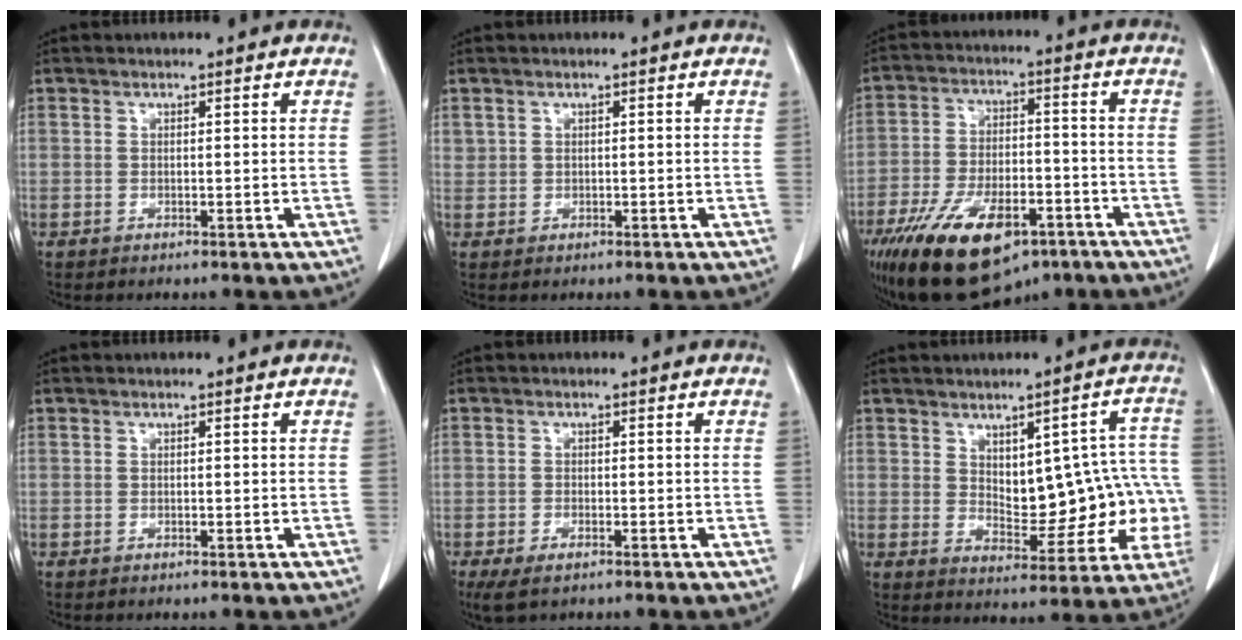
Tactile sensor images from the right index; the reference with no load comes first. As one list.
[{"total": 0.9, "force": [0.5, 0.7, 0.0], "torque": [0.011, 0.007, 0.010]}, {"total": 19.2, "force": [-11.6, 8.7, 12.6], "torque": [-0.249, -0.017, -0.191]}, {"total": 0.0}, {"total": 3.6, "force": [-2.3, 1.3, 2.3], "torque": [-0.046, -0.008, -0.035]}, {"total": 12.5, "force": [0.2, 5.9, 11.0], "torque": [-0.114, 0.028, 0.017]}]